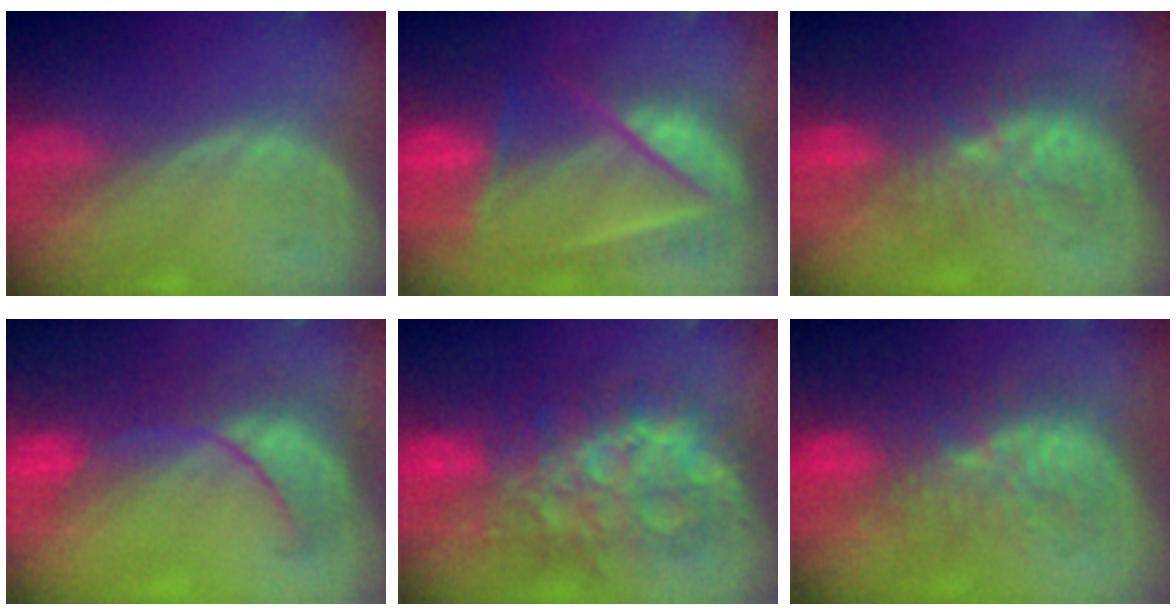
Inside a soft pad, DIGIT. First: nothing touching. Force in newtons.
{"total": 9.7, "press": 8.2, "slide": 5.1}
{"total": 9.2, "press": 8.9, "slide": 2.6}
{"total": 8.5, "press": 8.4, "slide": 1.7}
{"total": 12.4, "press": 12.4, "slide": 1.2}
{"total": 10.4, "press": 9.3, "slide": 4.5}